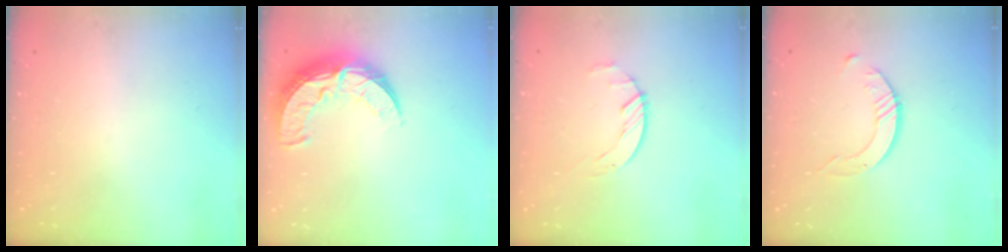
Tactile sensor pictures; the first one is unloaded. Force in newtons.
{"total": 11.4, "press": 11.3, "slide": 0.8}
{"total": 1.6, "press": 1.6, "slide": 0.3}
{"total": 3.7, "press": 3.7, "slide": 0.4}